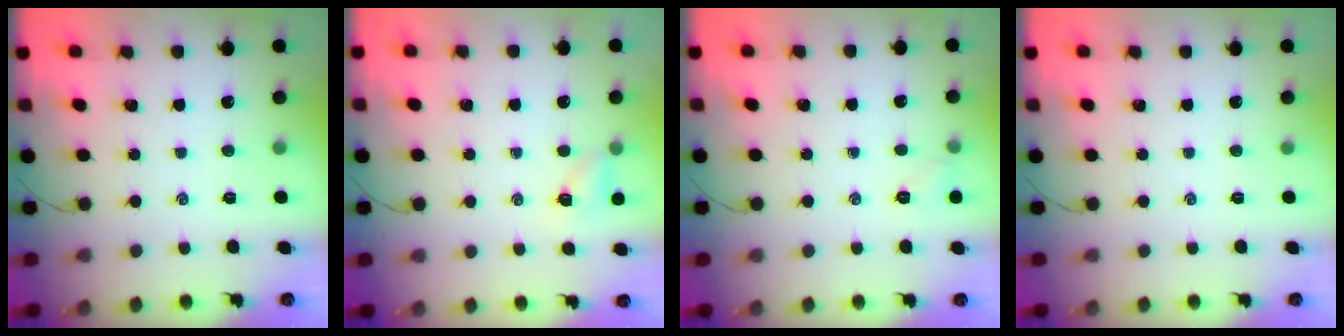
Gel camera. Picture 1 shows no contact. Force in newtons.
{"total": 4.5, "press": 4.3, "slide": 1.3}
{"total": 4.7, "press": 4.5, "slide": 1.1}
{"total": 0.0}